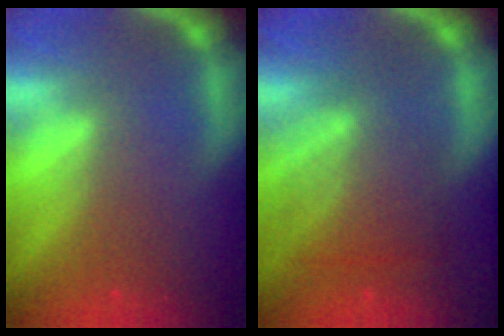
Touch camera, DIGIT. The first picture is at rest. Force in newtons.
{"total": 6.0}